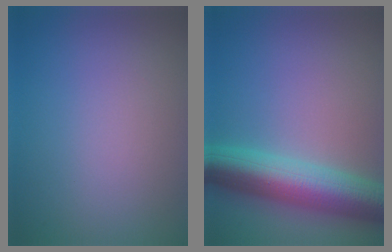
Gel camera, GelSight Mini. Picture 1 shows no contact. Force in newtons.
{"total": 8.5, "press": 8.4, "slide": 0.1}